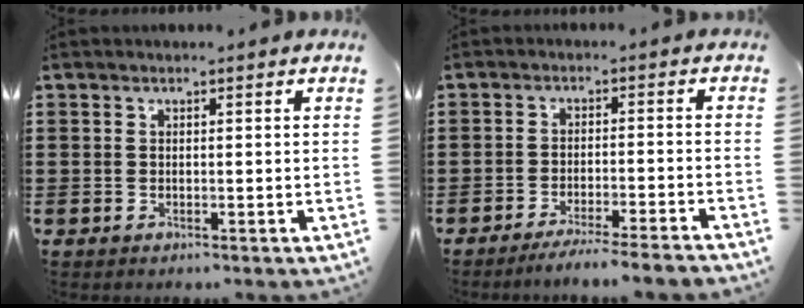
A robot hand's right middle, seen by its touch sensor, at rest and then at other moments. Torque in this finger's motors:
{"motor_torque": [2.14, 0.00, 0.25, 0.05]}